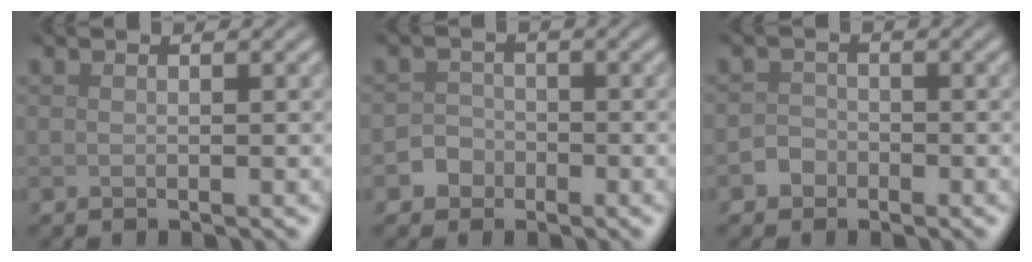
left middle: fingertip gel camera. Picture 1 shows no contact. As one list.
[{"total": 2.1, "force": [-1.0, 1.8, 0.3], "torque": [0.010, 0.005, -0.023]}, {"total": 1.5, "force": [-0.8, 1.2, 0.2], "torque": [0.003, 0.005, -0.018]}]